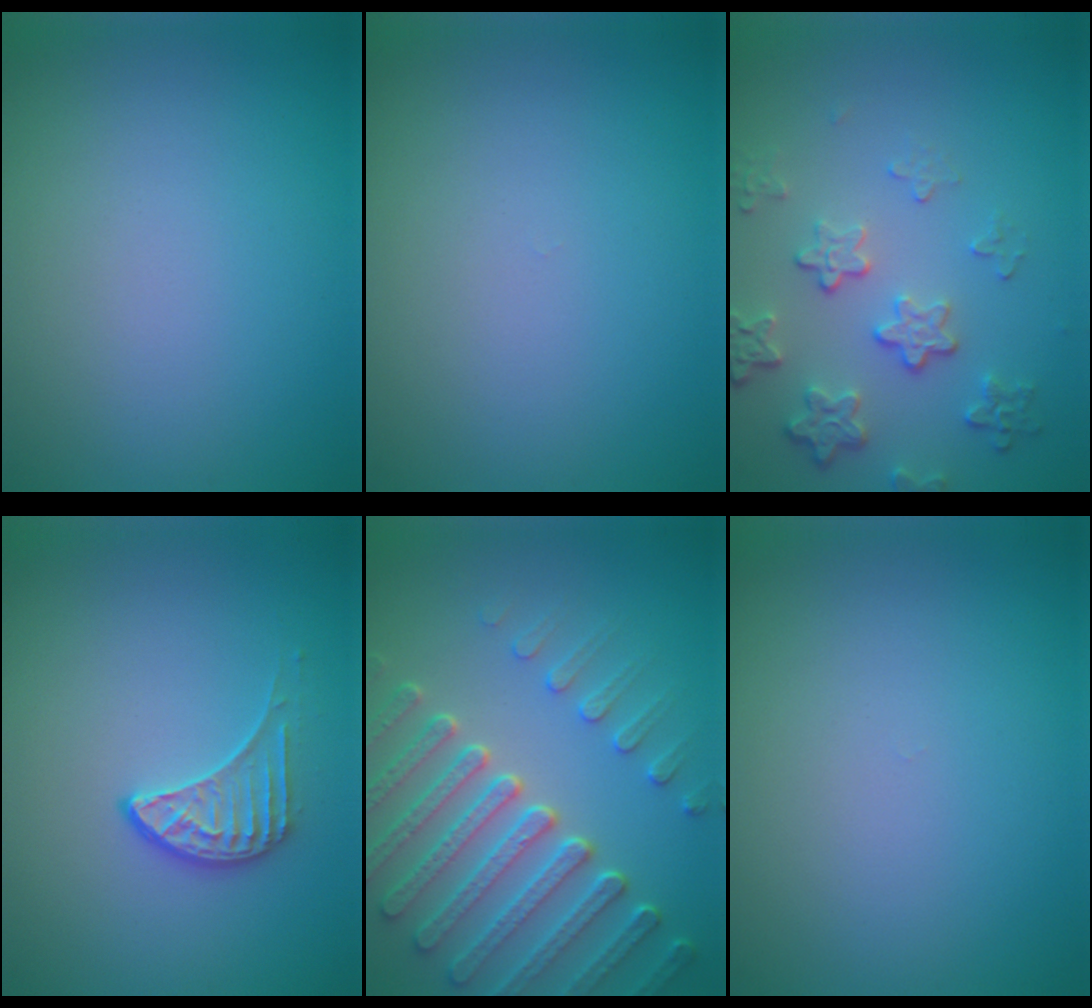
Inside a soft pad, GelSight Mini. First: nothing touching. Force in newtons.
{"total": 0.0}
{"total": 4.2, "press": 3.1, "slide": 2.8}
{"total": 2.0, "press": 1.5, "slide": 1.3}
{"total": 7.4, "press": 5.7, "slide": 4.8}
{"total": 0.0}